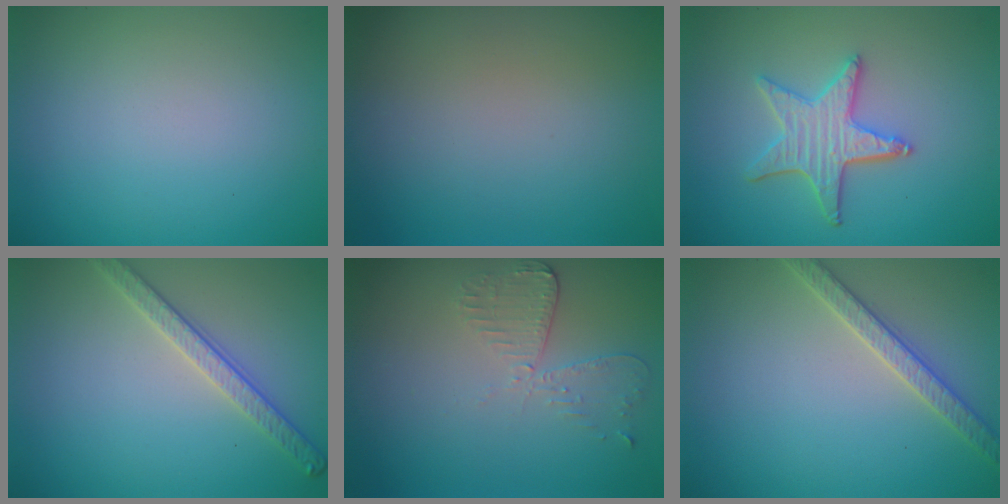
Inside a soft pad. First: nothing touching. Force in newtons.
{"total": 0.0}
{"total": 4.0, "press": 3.6, "slide": 1.9}
{"total": 2.8, "press": 2.7, "slide": 0.7}
{"total": 2.7, "press": 2.4, "slide": 1.2}
{"total": 2.7, "press": 2.7, "slide": 0.3}